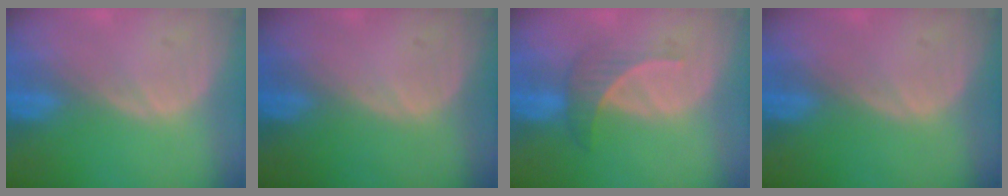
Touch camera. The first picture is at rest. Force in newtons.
{"total": 0.0}
{"total": 3.6, "press": 3.5, "slide": 0.9}
{"total": 0.0}